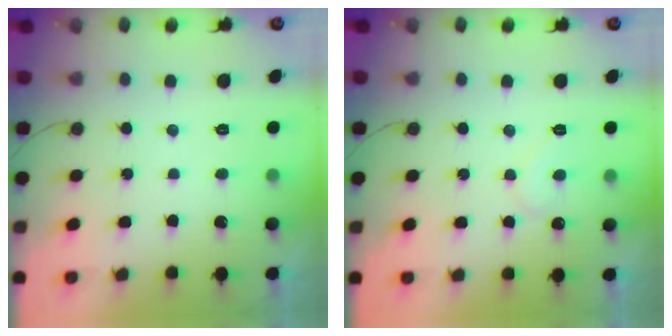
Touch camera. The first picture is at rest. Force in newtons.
{"total": 5.1, "press": 5.1, "slide": 0.4}